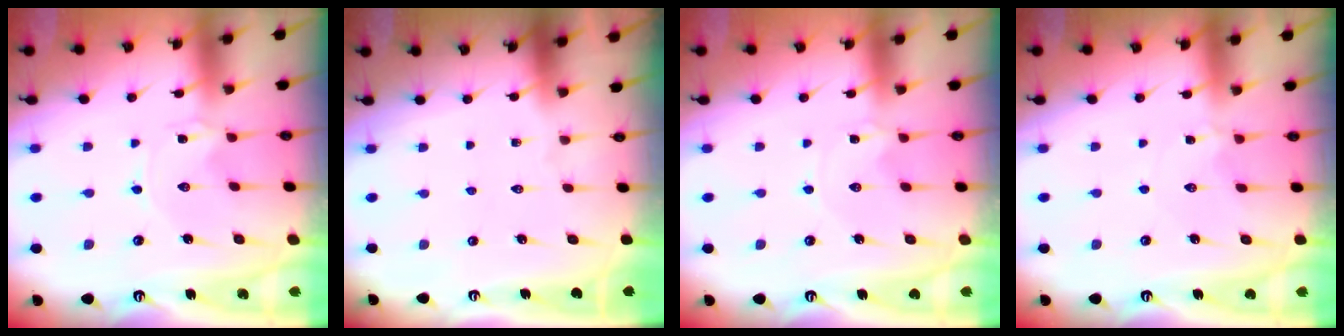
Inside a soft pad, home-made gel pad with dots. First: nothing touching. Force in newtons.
{"total": 0.0}
{"total": 1.5, "press": 1.4, "slide": 0.2}
{"total": 2.7, "press": 2.6, "slide": 0.5}